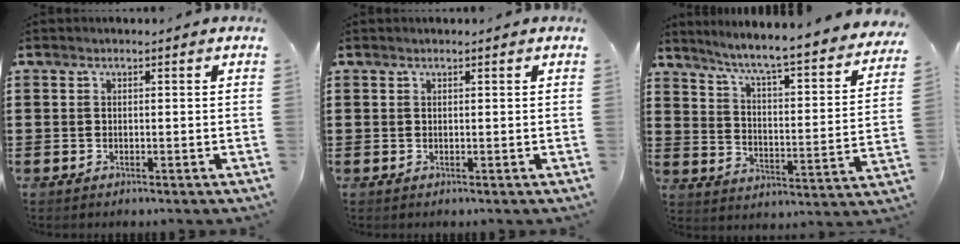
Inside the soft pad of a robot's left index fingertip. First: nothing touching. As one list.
[{"total": 0.0}, {"total": 4.8, "force": [4.1, -0.8, 2.3], "torque": [-0.066, -0.048, 0.057]}]